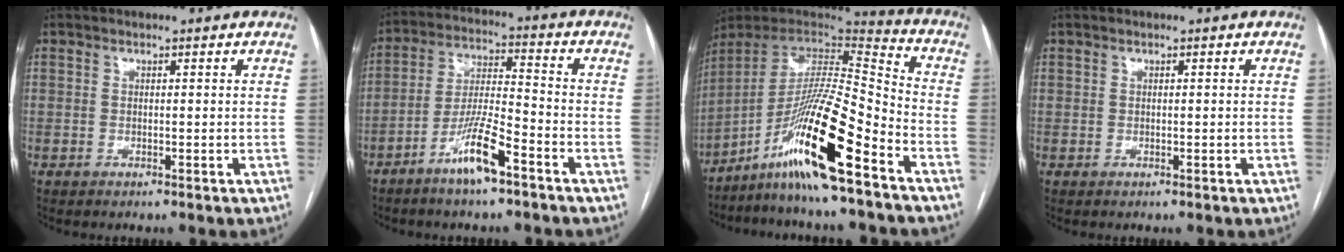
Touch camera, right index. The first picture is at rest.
{"total": 9.2, "force": [-5.7, 1.0, 7.2], "torque": [-0.145, -0.005, -0.108]}
{"total": 19.0, "force": [-11.1, 0.5, 15.5], "torque": [-0.310, -0.018, -0.205]}
{"total": 0.0}